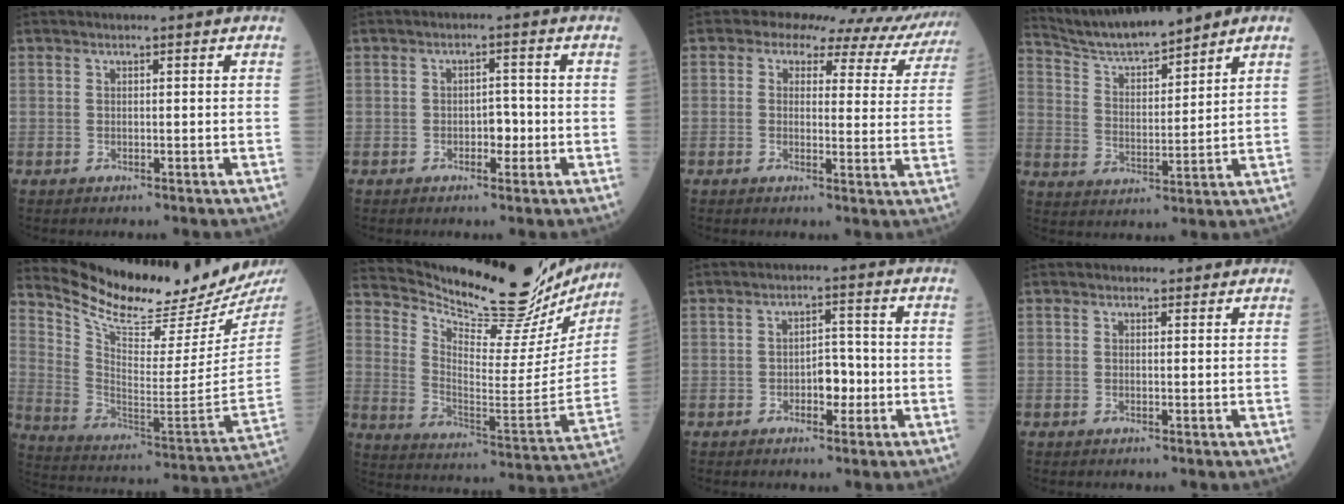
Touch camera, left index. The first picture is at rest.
{"total": 2.3, "force": [-0.9, 1.3, 1.7], "torque": [-0.015, 0.003, -0.016]}
{"total": 11.6, "force": [10.5, 4.6, 2.2], "torque": [0.004, -0.014, 0.079]}
{"total": 10.5, "force": [9.7, 0.6, 3.9], "torque": [-0.074, 0.010, 0.182]}
{"total": 21.7, "force": [19.9, 0.8, 8.6], "torque": [-0.160, -0.105, 0.300]}
{"total": 26.0, "force": [23.8, 5.2, 9.0], "torque": [-0.151, -0.084, 0.323]}
{"total": 3.6, "force": [-1.4, 1.9, 2.7], "torque": [-0.034, 0.004, -0.024]}
{"total": 0.9, "force": [0.7, 0.6, 0.1], "torque": [0.000, -0.003, 0.004]}